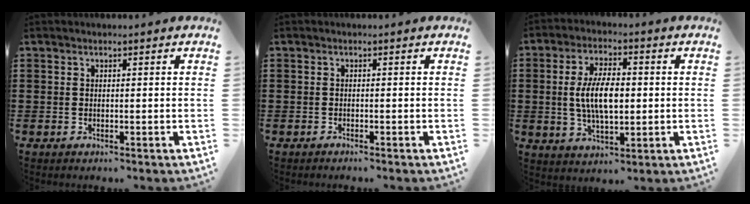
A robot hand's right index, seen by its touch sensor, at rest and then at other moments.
{"total": 0.6, "force": [-0.6, -0.1, 0.2], "torque": [-0.004, -0.001, -0.012]}
{"total": 8.0, "force": [0.1, 3.4, 7.2], "torque": [-0.156, 0.003, -0.005]}